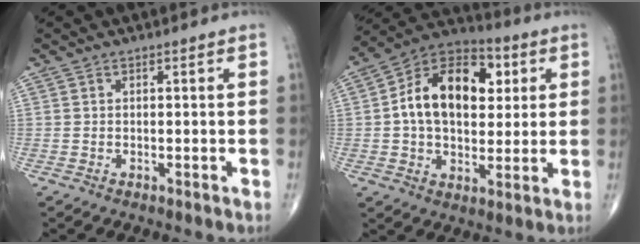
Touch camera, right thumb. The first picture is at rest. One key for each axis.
{"total": 18.3, "fx": 3.5, "fy": 11.9, "fz": 13.5, "tx": -0.184, "ty": 0.014, "tz": 0.051}